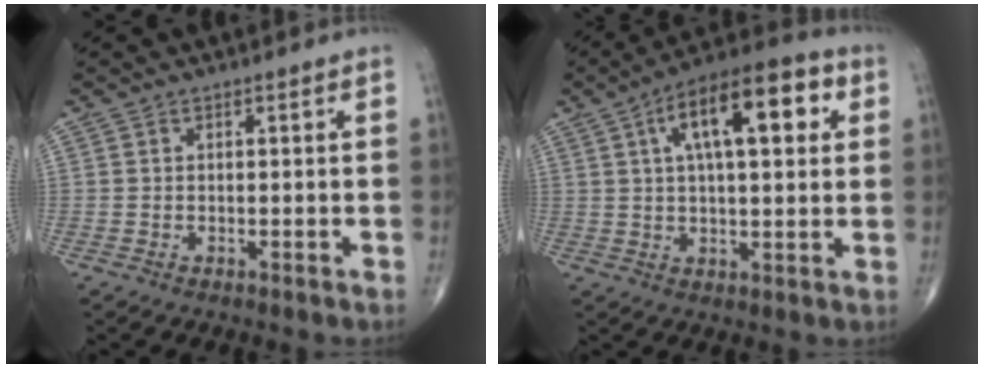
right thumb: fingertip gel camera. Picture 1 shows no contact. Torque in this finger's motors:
{"motor_torque": [0.68, 4.32, 1.35, 0.30, 0.14]}